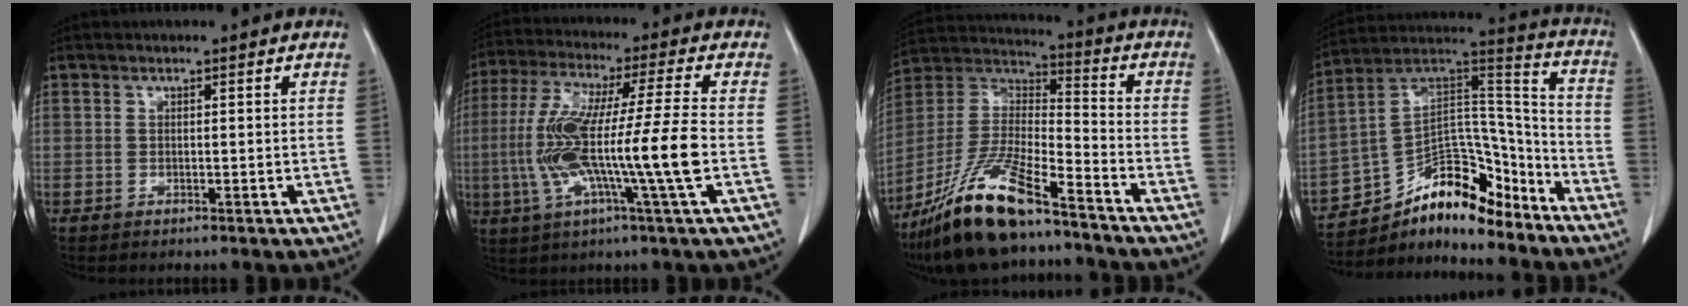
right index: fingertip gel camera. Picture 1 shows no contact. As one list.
[{"total": 15.8, "force": [-2.6, -0.8, 15.5], "torque": [-0.304, -0.002, -0.056]}, {"total": 18.3, "force": [-13.2, 3.4, 12.3], "torque": [-0.271, -0.022, -0.247]}, {"total": 16.0, "force": [-12.9, 5.5, 7.8], "torque": [-0.122, 0.060, -0.218]}]